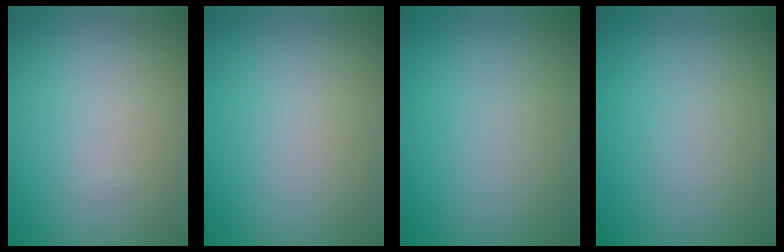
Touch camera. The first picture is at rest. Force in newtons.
{"total": 0.0}
{"total": 0.0}
{"total": 0.0}